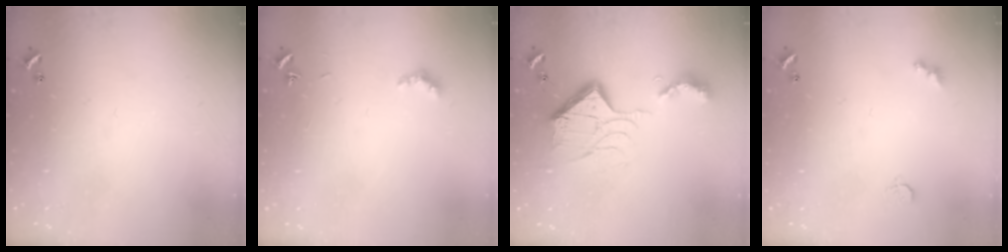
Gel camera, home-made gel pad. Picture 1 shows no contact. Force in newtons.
{"total": 3.5, "press": 3.4, "slide": 1.0}
{"total": 15.7, "press": 15.7, "slide": 1.2}
{"total": 2.9, "press": 2.8, "slide": 0.7}